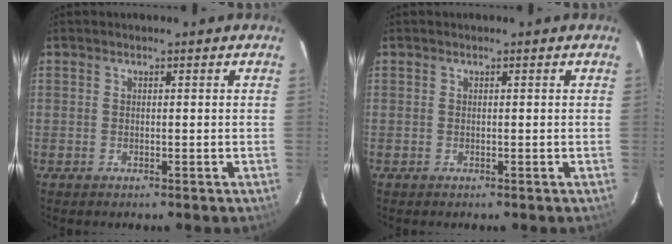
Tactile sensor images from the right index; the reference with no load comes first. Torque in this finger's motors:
{"motor_torque": [-0.03, -0.03, 0.01, 0.00]}